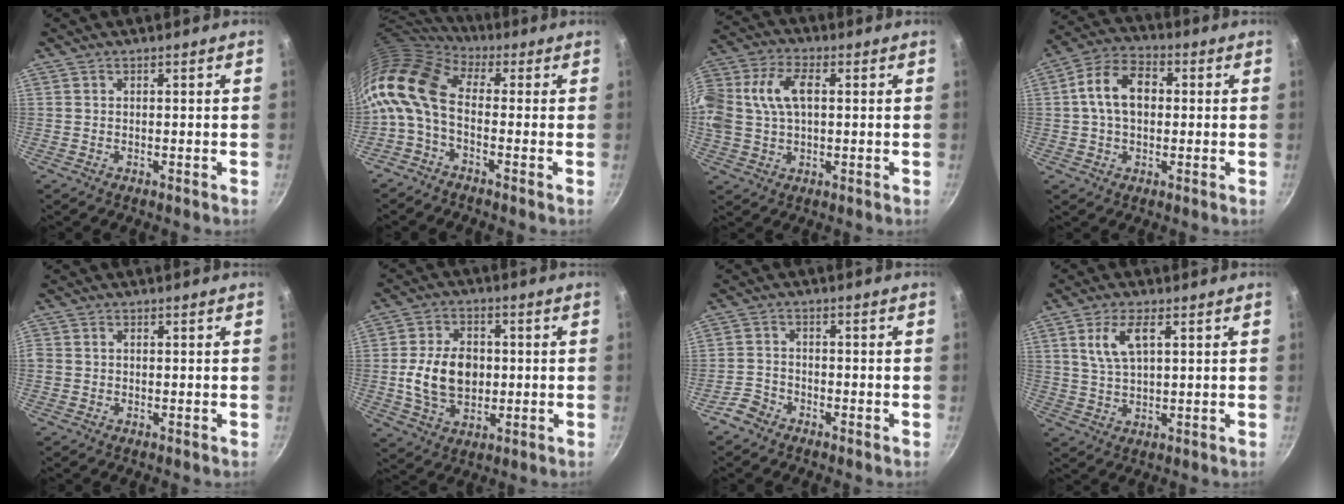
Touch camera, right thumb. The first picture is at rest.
{"total": 12.8, "force": [-1.1, 7.5, 10.3], "torque": [-0.209, 0.020, -0.042]}
{"total": 16.4, "force": [2.8, 10.8, 12.1], "torque": [-0.270, 0.037, 0.042]}
{"total": 11.0, "force": [1.2, 7.4, 8.0], "torque": [-0.122, 0.024, 0.007]}
{"total": 1.4, "force": [0.0, 1.3, 0.6], "torque": [-0.012, 0.005, -0.001]}
{"total": 12.1, "force": [-0.2, 8.6, 8.5], "torque": [-0.132, 0.006, -0.003]}
{"total": 3.5, "force": [-2.7, 2.1, 0.9], "torque": [-0.017, 0.030, -0.053]}
{"total": 7.4, "force": [2.7, 3.3, 6.1], "torque": [-0.117, 0.000, 0.056]}